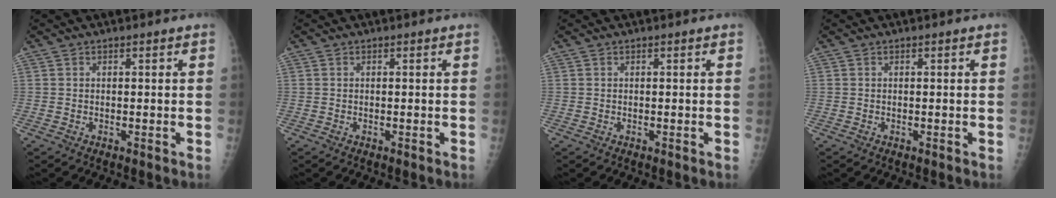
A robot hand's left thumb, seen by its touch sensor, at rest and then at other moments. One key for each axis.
{"total": 0.0}
{"total": 0.0}
{"total": 0.0}